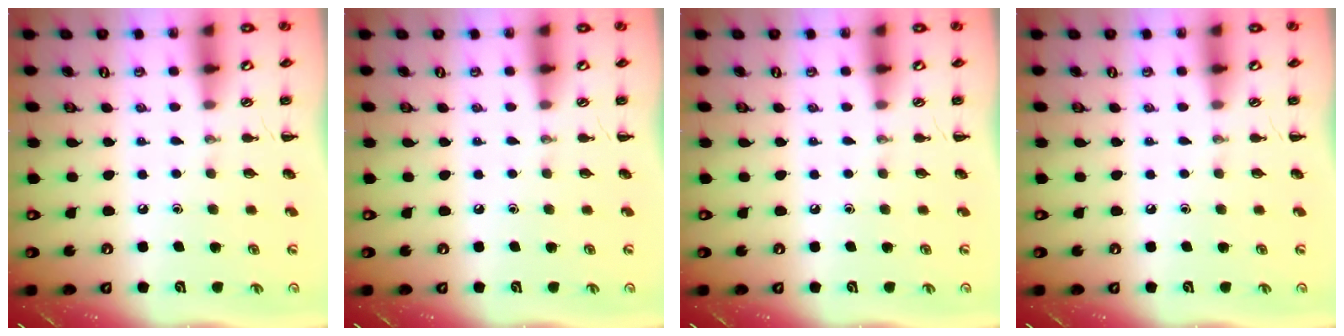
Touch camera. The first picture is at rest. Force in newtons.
{"total": 0.0}
{"total": 0.0}
{"total": 0.0}